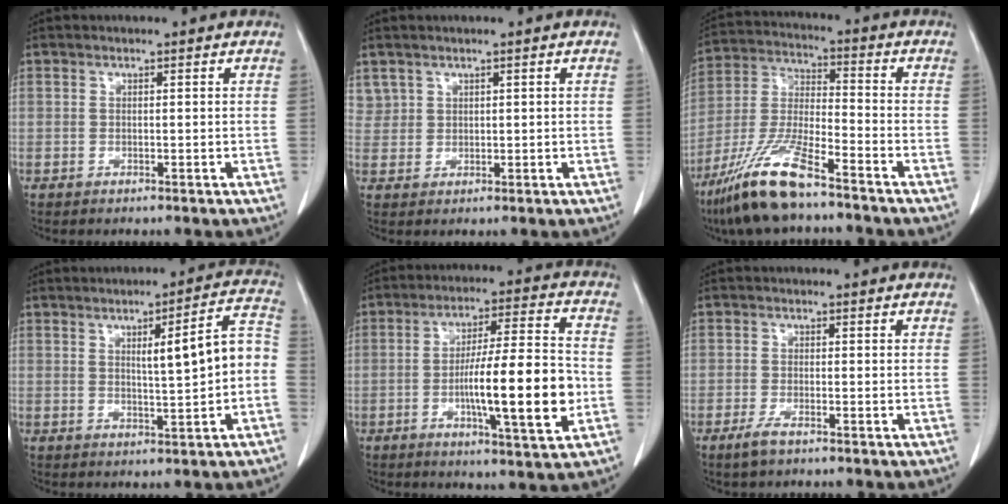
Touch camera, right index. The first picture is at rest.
{"total": 2.5, "force": [1.7, 1.8, 0.2], "torque": [0.006, 0.005, 0.033]}
{"total": 13.3, "force": [-9.5, 1.8, 9.2], "torque": [-0.200, -0.026, -0.177]}
{"total": 8.4, "force": [-0.2, 0.8, 8.4], "torque": [-0.111, 0.025, -0.002]}
{"total": 15.2, "force": [-3.2, 1.3, 14.8], "torque": [-0.241, -0.001, -0.050]}
{"total": 2.4, "force": [-1.6, 0.5, 1.7], "torque": [-0.041, -0.004, -0.029]}